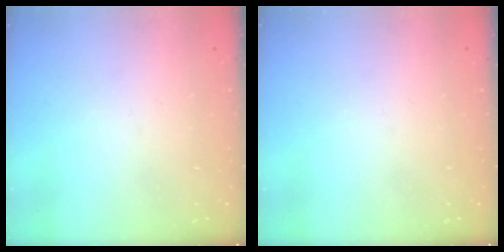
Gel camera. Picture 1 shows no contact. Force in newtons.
{"total": 0.0}